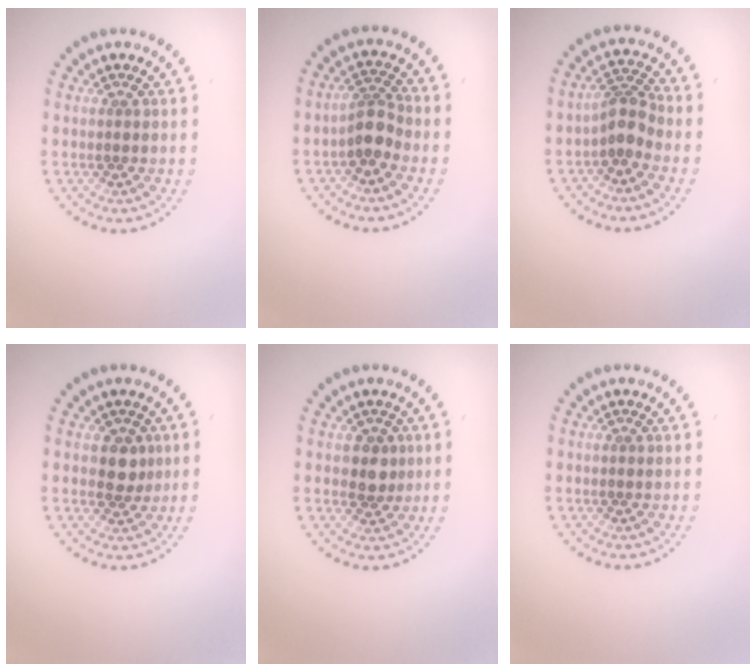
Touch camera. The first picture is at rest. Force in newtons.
{"total": 2.4, "press": 2.0, "slide": 1.4}
{"total": 2.5, "press": 1.9, "slide": 1.7}
{"total": 2.0, "press": 1.8, "slide": 0.9}
{"total": 2.0, "press": 1.8, "slide": 0.9}
{"total": 0.0}